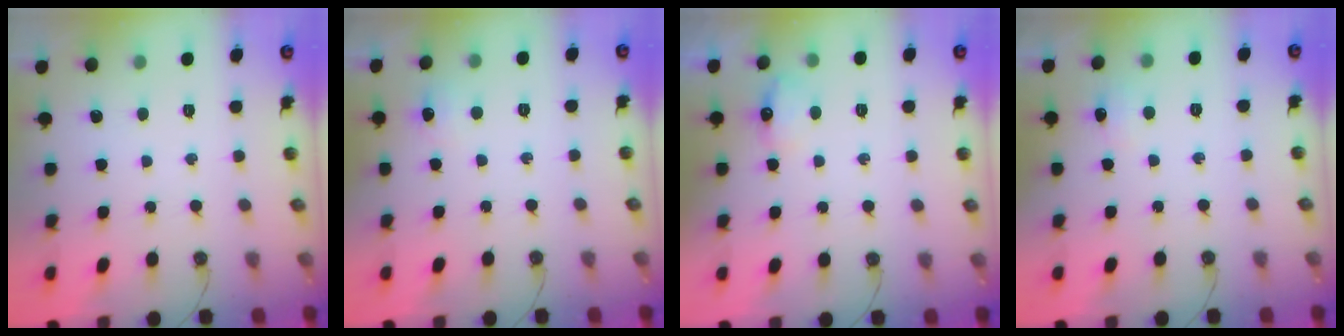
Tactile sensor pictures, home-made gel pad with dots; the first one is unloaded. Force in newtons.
{"total": 3.8, "press": 3.8, "slide": 0.7}
{"total": 7.6, "press": 7.6, "slide": 1.0}
{"total": 6.1, "press": 6.1, "slide": 0.9}